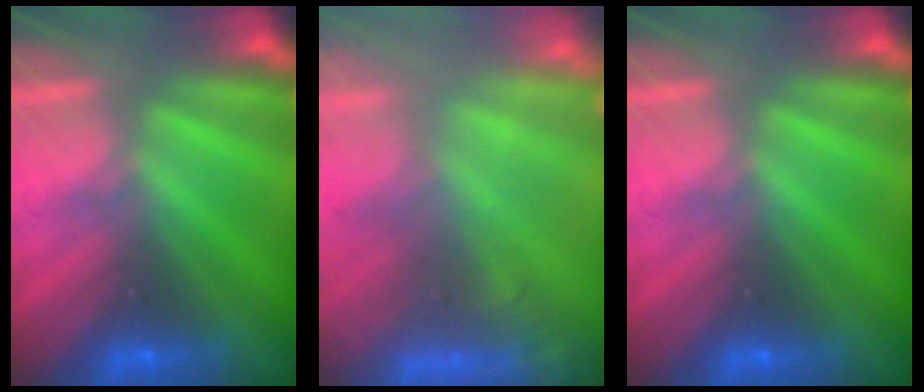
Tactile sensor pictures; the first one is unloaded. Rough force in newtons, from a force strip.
{"total": 6.3}
{"total": 0.0}